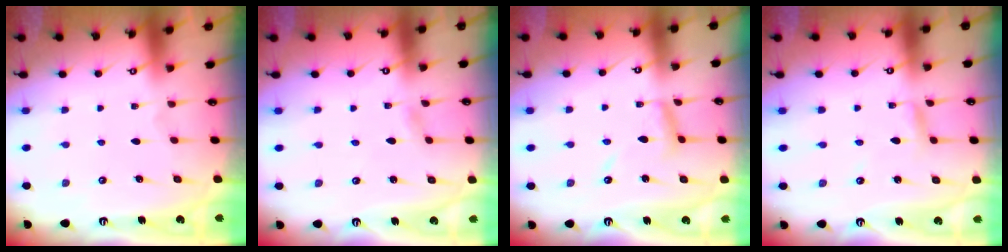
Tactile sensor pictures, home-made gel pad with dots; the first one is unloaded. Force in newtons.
{"total": 1.8, "press": 1.8, "slide": 0.2}
{"total": 9.0, "press": 8.9, "slide": 0.7}
{"total": 2.0, "press": 2.0, "slide": 0.2}